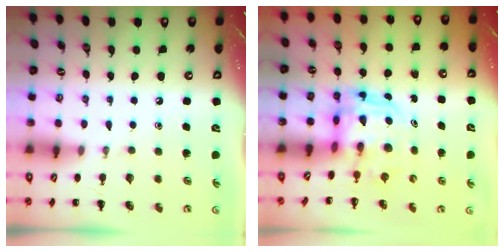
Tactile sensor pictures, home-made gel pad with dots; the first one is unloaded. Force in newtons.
{"total": 3.9, "press": 3.7, "slide": 1.1}